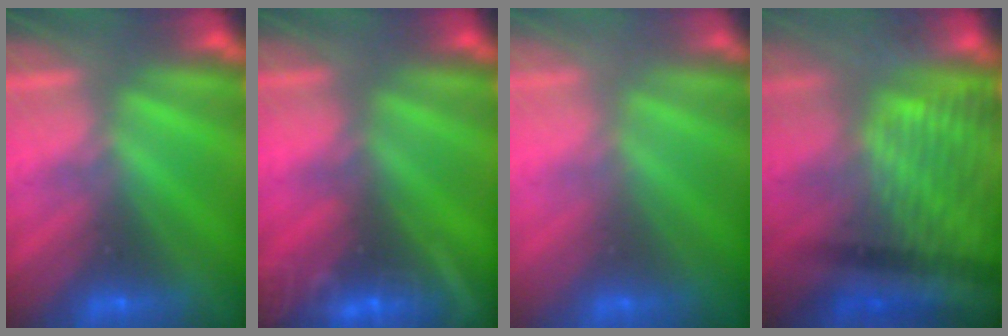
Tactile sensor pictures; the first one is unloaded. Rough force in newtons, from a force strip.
{"total": 8.5}
{"total": 2.9}
{"total": 4.6}